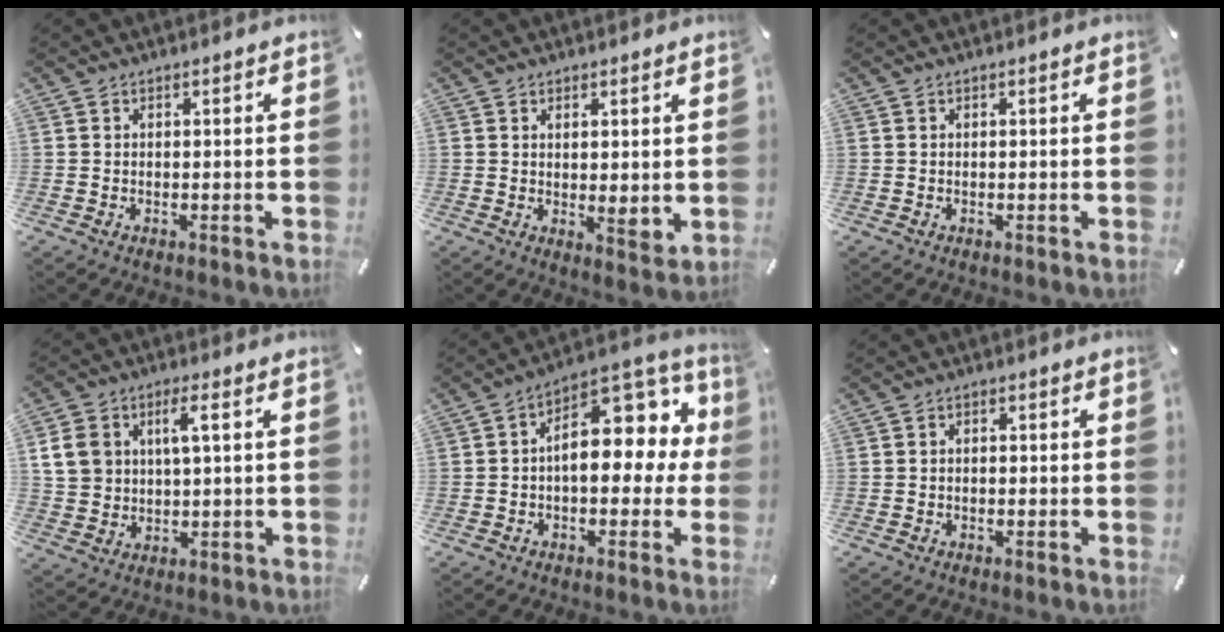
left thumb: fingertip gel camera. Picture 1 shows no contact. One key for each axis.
{"total": 3.3, "fx": 2.1, "fy": 1.1, "fz": 2.3, "tx": -0.033, "ty": -0.017, "tz": 0.035}
{"total": 0.0}
{"total": 7.9, "fx": 2.5, "fy": 5.5, "fz": 5.1, "tx": -0.119, "ty": 0.005, "tz": 0.043}
{"total": 15.9, "fx": 3.6, "fy": 9.3, "fz": 12.4, "tx": -0.160, "ty": -0.028, "tz": 0.061}
{"total": 1.4, "fx": -0.7, "fy": 1.0, "fz": 0.7, "tx": -0.013, "ty": 0.006, "tz": -0.016}